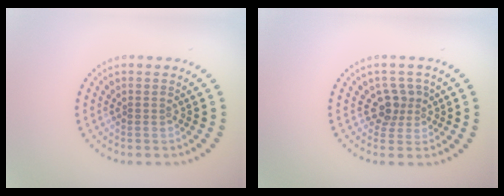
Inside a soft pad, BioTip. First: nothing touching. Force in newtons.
{"total": 2.4, "press": 1.8, "slide": 1.5}